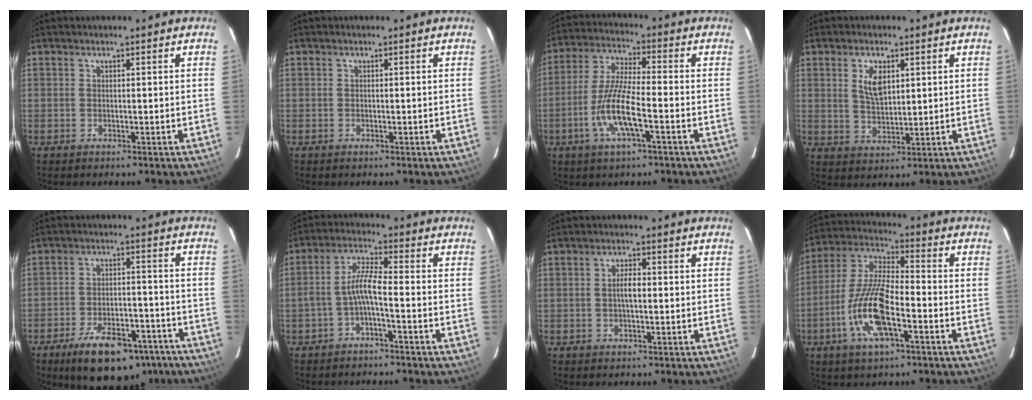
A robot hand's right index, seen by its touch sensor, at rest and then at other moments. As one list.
[{"total": 0.0}, {"total": 10.7, "force": [-4.0, 1.8, 9.7], "torque": [-0.203, -0.004, -0.079]}, {"total": 5.6, "force": [2.0, 2.9, 4.4], "torque": [-0.077, 0.003, 0.043]}, {"total": 17.7, "force": [-12.7, 7.3, 10.0], "torque": [-0.172, -0.005, -0.175]}, {"total": 5.1, "force": [-2.3, 0.6, 4.5], "torque": [-0.104, 0.015, -0.042]}, {"total": 3.1, "force": [-0.1, 1.3, 2.8], "torque": [-0.051, 0.006, -0.001]}, {"total": 14.3, "force": [-5.6, 4.4, 12.4], "torque": [-0.263, -0.006, -0.111]}]